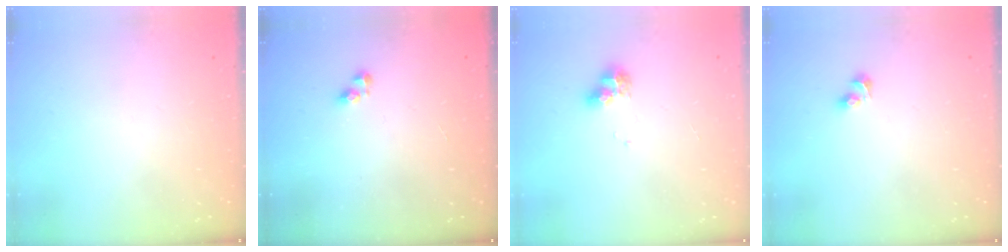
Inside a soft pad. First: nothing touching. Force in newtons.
{"total": 3.9, "press": 3.9, "slide": 0.7}
{"total": 7.4, "press": 7.4, "slide": 0.5}
{"total": 3.5, "press": 3.0, "slide": 1.8}